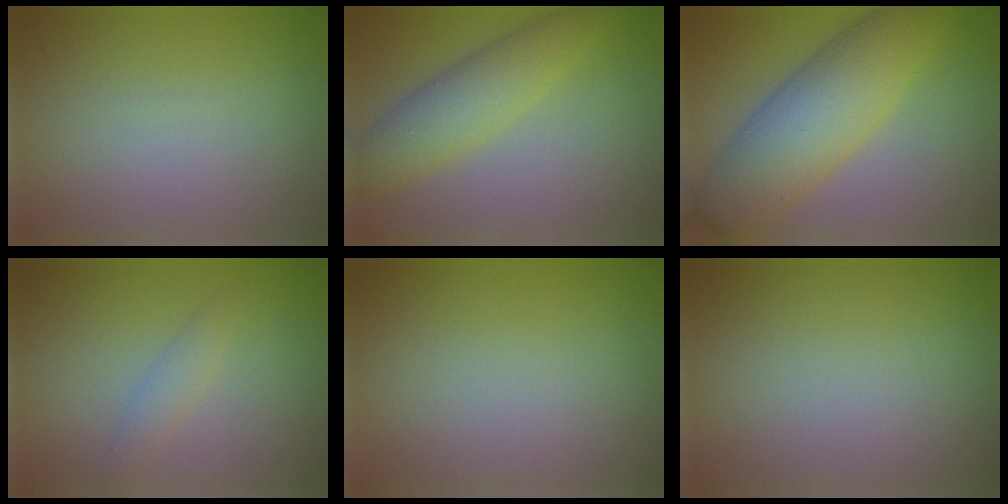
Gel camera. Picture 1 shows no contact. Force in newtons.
{"total": 4.5, "press": 4.5, "slide": 0.1}
{"total": 8.5, "press": 8.5, "slide": 0.1}
{"total": 1.5, "press": 1.5, "slide": 0.0}
{"total": 0.0}
{"total": 0.0}